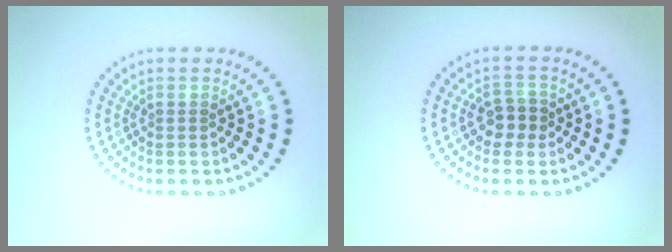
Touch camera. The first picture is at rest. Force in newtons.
{"total": 2.1, "press": 1.9, "slide": 0.7}